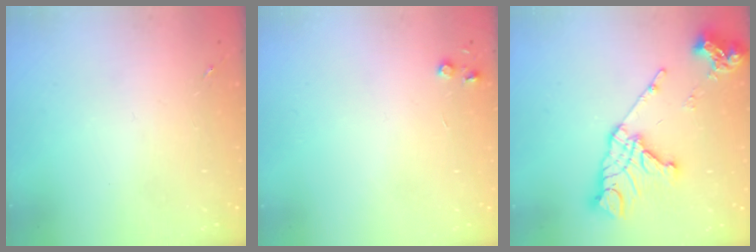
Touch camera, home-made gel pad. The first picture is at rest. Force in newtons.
{"total": 3.8, "press": 3.7, "slide": 0.5}
{"total": 17.0, "press": 16.9, "slide": 1.8}